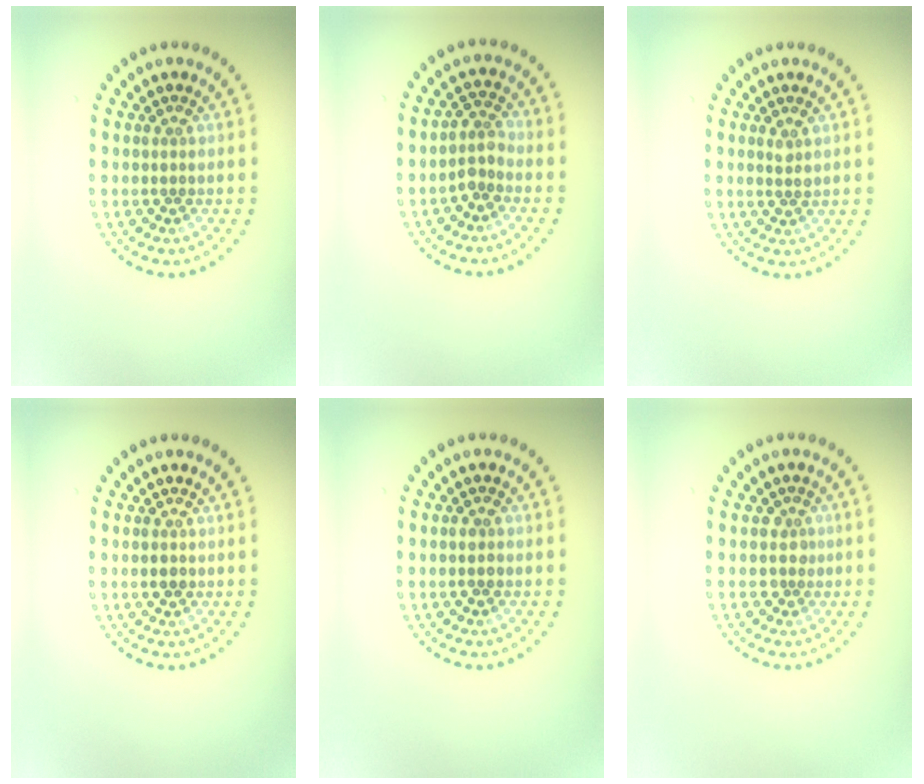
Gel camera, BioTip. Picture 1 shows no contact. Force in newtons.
{"total": 2.0, "press": 1.5, "slide": 1.3}
{"total": 0.9, "press": 0.9, "slide": 0.2}
{"total": 1.2, "press": 1.2, "slide": 0.1}
{"total": 1.1, "press": 1.0, "slide": 0.3}
{"total": 1.4, "press": 1.0, "slide": 1.0}